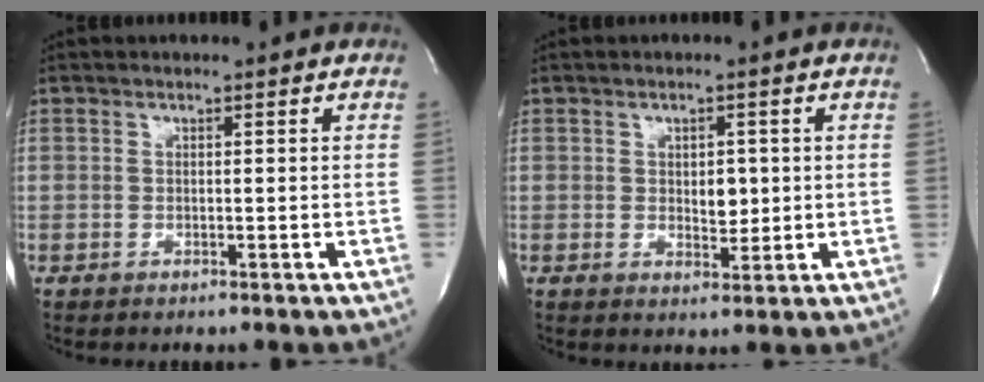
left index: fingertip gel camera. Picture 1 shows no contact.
{"total": 3.0, "force": [0.4, 1.8, 2.4], "torque": [-0.032, -0.004, 0.011]}